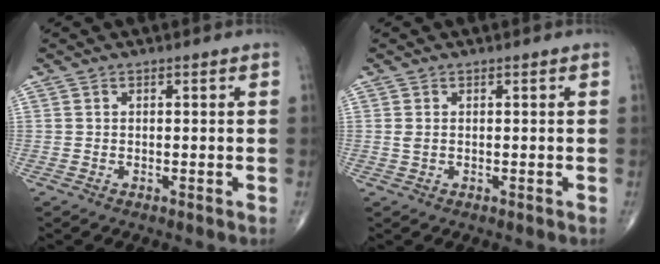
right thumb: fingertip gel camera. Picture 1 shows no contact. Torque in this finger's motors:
{"motor_torque": [-0.03, 0.36, -0.13, 0.01, 0.04]}